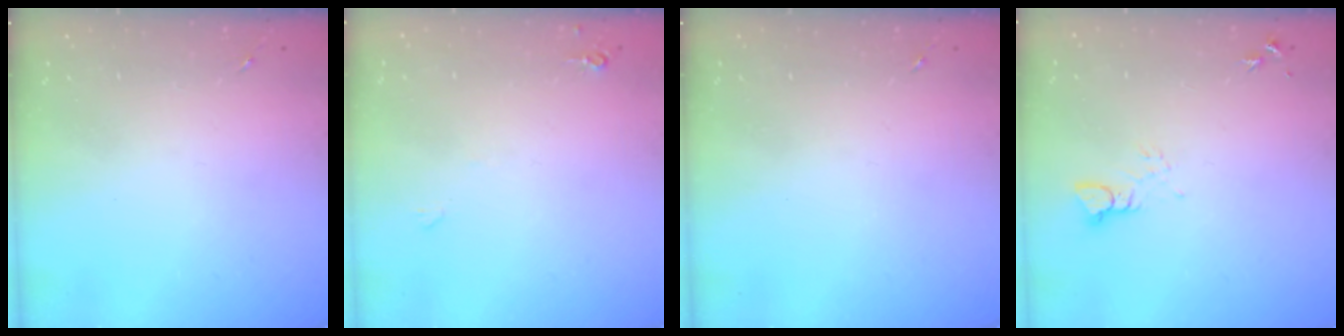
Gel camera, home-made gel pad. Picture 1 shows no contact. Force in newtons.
{"total": 3.8, "press": 3.8, "slide": 0.6}
{"total": 0.0}
{"total": 3.1, "press": 3.1, "slide": 0.4}